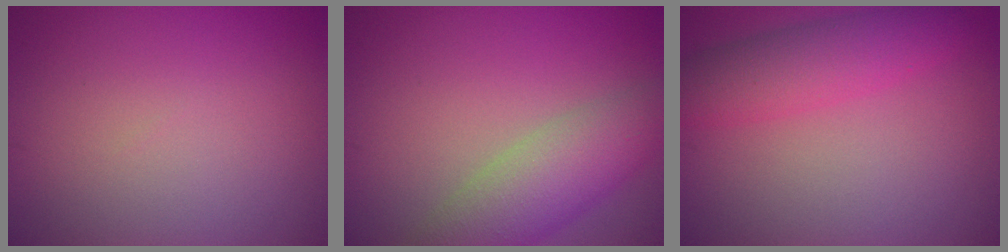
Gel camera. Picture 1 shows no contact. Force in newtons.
{"total": 5.5, "press": 5.5, "slide": 0.3}
{"total": 4.3, "press": 4.3, "slide": 0.1}